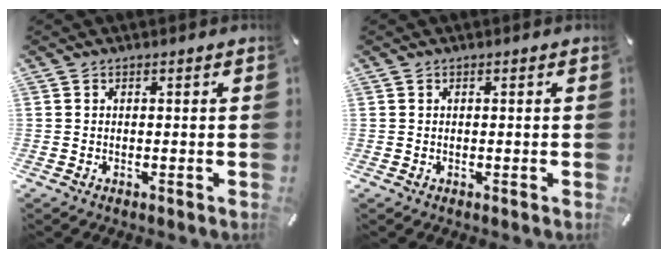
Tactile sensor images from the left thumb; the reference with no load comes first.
{"total": 0.0}